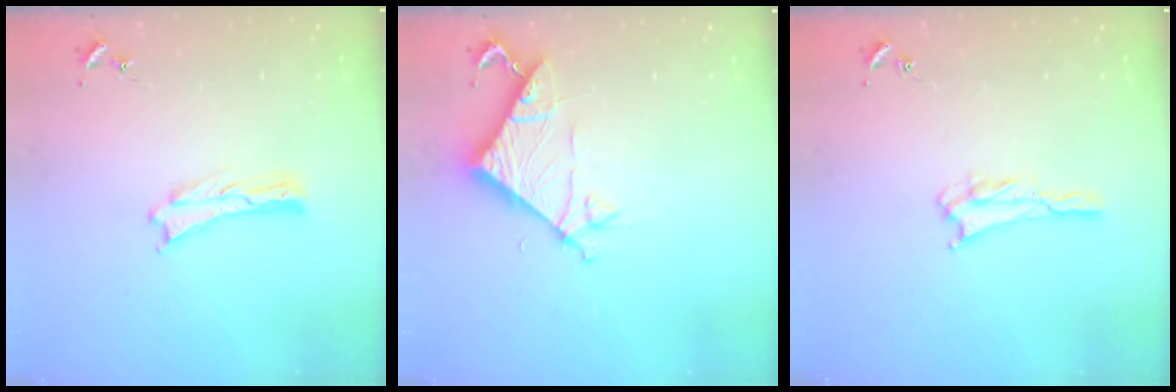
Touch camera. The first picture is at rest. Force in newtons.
{"total": 7.2, "press": 7.1, "slide": 0.4}
{"total": 2.3, "press": 2.2, "slide": 0.4}